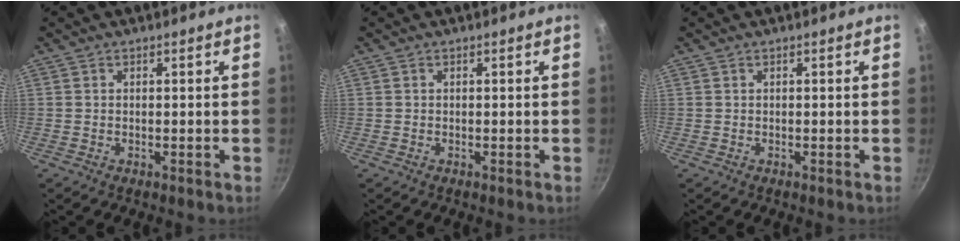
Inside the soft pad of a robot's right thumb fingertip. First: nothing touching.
{"total": 0.0}
{"total": 0.0}